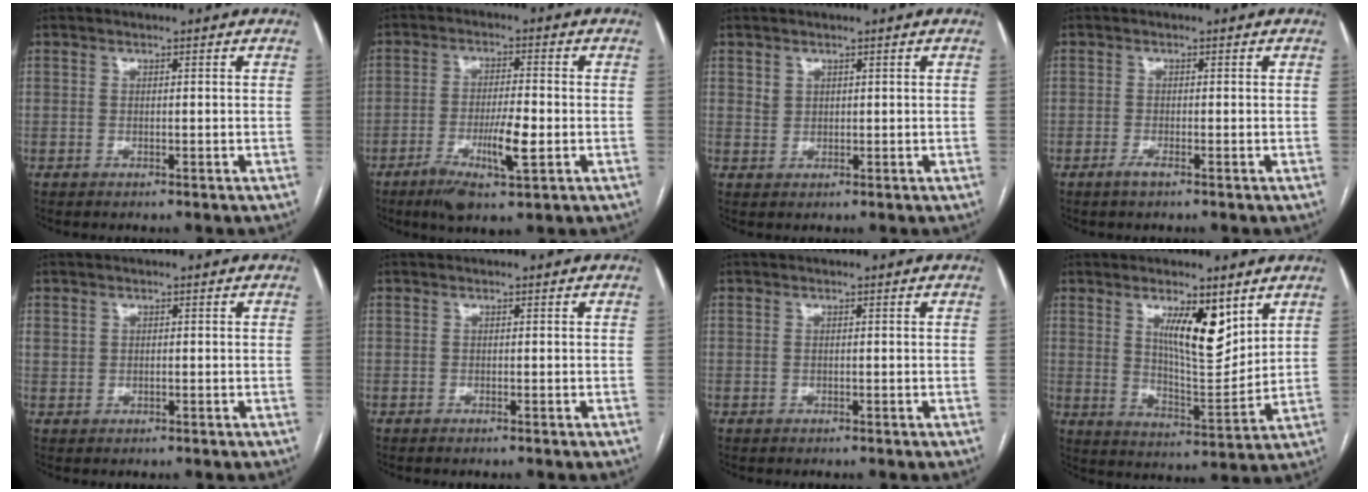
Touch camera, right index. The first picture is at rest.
{"total": 8.1, "force": [-2.9, 1.0, 7.4], "torque": [-0.139, -0.010, -0.047]}
{"total": 1.4, "force": [0.9, 1.1, 0.2], "torque": [0.007, 0.001, 0.014]}
{"total": 1.3, "force": [-0.9, 0.1, 0.9], "torque": [-0.017, -0.001, -0.017]}
{"total": 1.2, "force": [0.4, 1.0, 0.4], "torque": [-0.005, 0.013, 0.011]}
{"total": 0.0}
{"total": 0.0}
{"total": 10.3, "force": [5.2, 2.9, 8.4], "torque": [-0.142, -0.010, 0.095]}